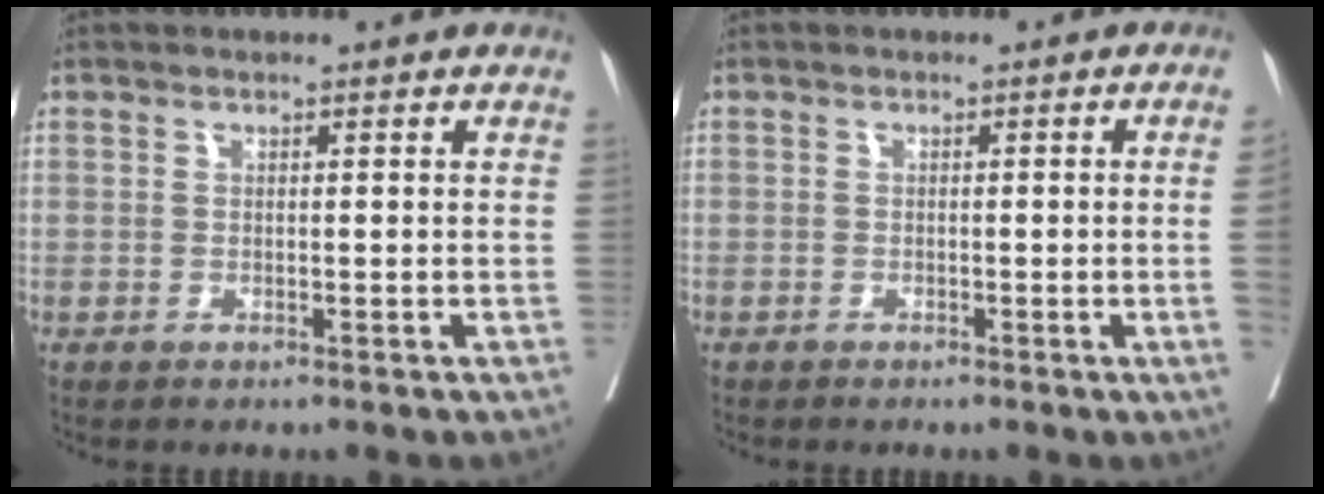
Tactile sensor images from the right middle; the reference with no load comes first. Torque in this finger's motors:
{"motor_torque": [0.37, -0.28, -0.65, -0.21]}